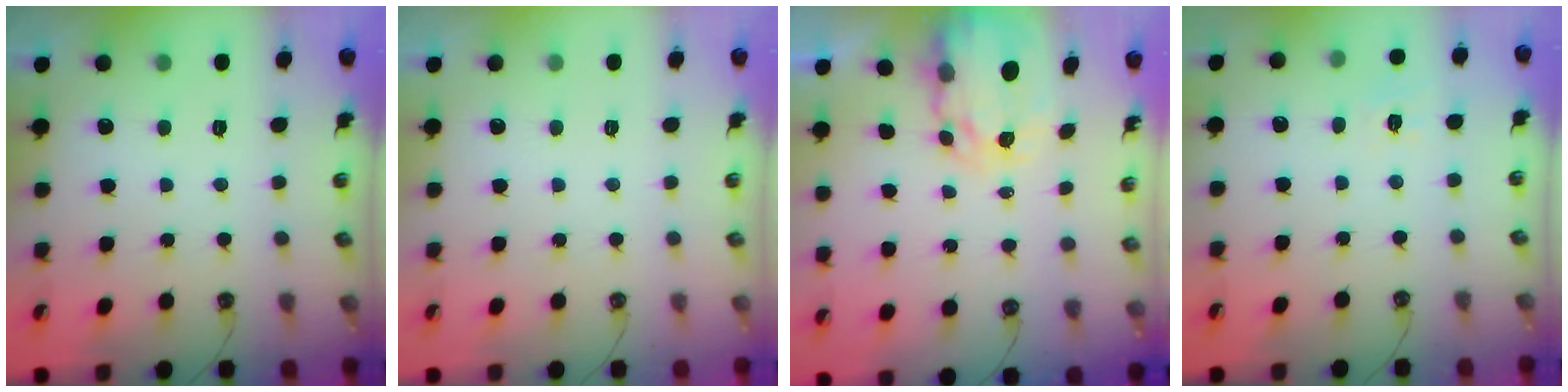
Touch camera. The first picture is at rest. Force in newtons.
{"total": 0.0}
{"total": 5.8, "press": 5.8, "slide": 0.5}
{"total": 6.3, "press": 6.3, "slide": 0.8}